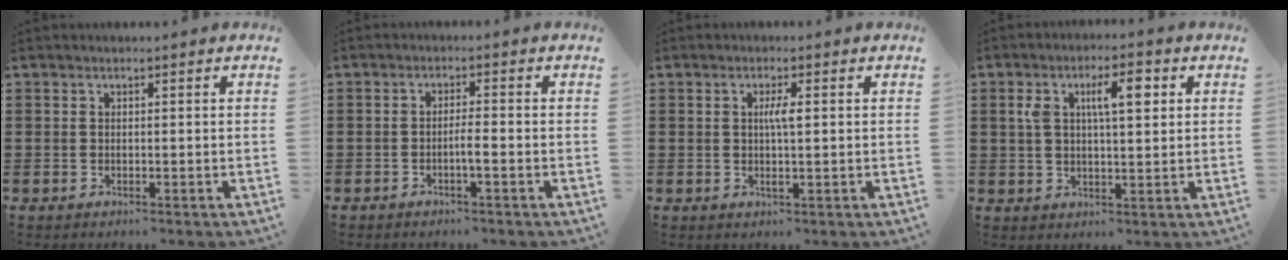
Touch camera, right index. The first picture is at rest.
{"total": 2.2, "force": [-1.1, 0.1, 1.9], "torque": [-0.034, 0.000, -0.020]}
{"total": 2.5, "force": [0.3, 0.3, 2.5], "torque": [-0.049, -0.003, 0.003]}
{"total": 6.8, "force": [2.2, 2.6, 5.9], "torque": [-0.100, 0.004, 0.029]}